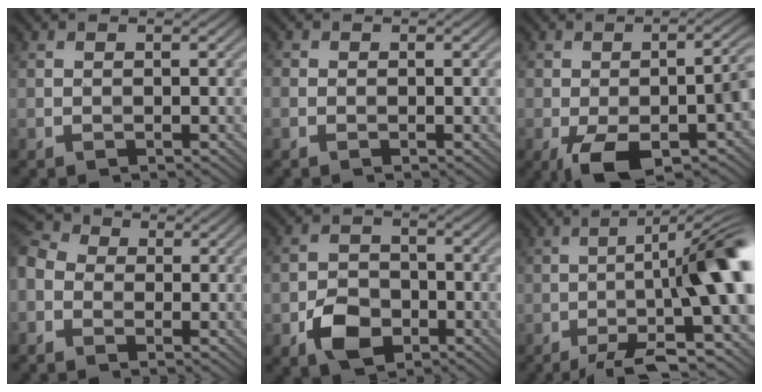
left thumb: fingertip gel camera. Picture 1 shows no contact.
{"total": 0.9, "force": [-0.2, 0.7, 0.5], "torque": [-0.007, -0.005, -0.003]}
{"total": 12.3, "force": [-5.1, 5.2, 9.9], "torque": [-0.146, -0.024, -0.075]}
{"total": 6.0, "force": [-1.6, 4.7, 3.3], "torque": [-0.110, 0.000, -0.044]}
{"total": 5.6, "force": [-2.9, 3.7, 2.9], "torque": [-0.057, -0.006, -0.061]}
{"total": 14.4, "force": [-4.2, 3.0, 13.4], "torque": [-0.158, 0.010, -0.063]}